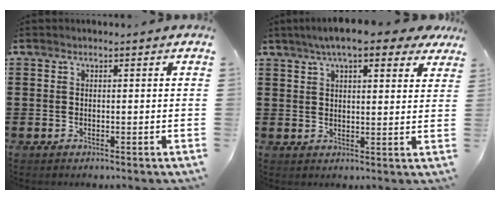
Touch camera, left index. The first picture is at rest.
{"total": 7.4, "force": [5.6, 1.5, 4.6], "torque": [-0.087, -0.005, 0.097]}